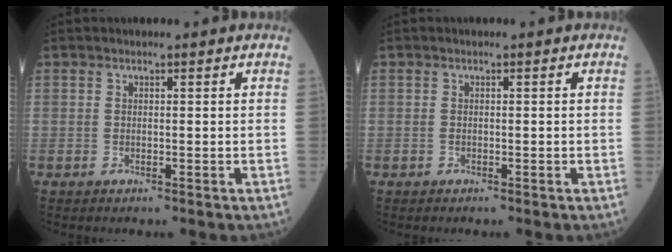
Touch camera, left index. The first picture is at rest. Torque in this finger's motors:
{"motor_torque": [0.00, 0.00, 0.00, 0.00]}